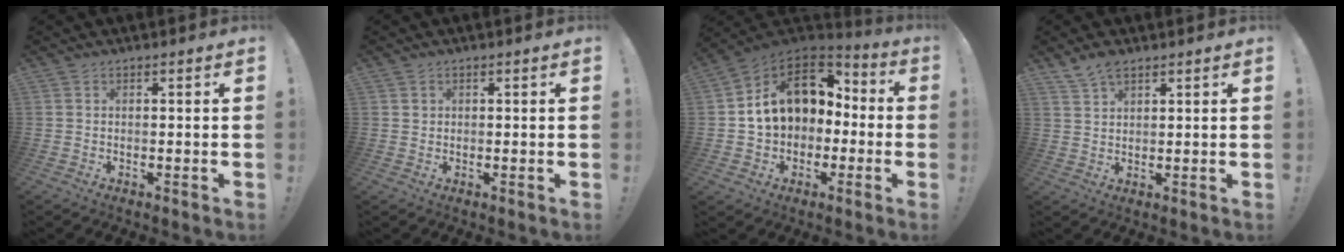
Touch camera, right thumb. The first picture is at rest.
{"total": 1.1, "force": [0.6, 0.9, -0.1], "torque": [0.010, 0.000, 0.009]}
{"total": 14.7, "force": [4.2, 11.3, 8.5], "torque": [-0.127, -0.005, 0.085]}
{"total": 4.8, "force": [3.8, 1.9, 2.3], "torque": [-0.043, -0.018, 0.072]}